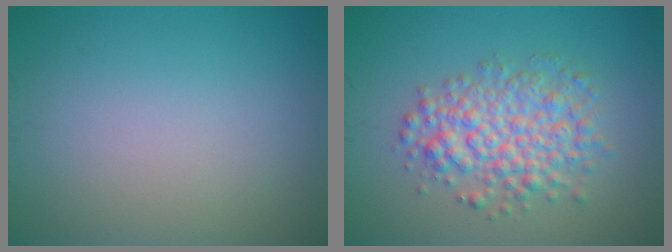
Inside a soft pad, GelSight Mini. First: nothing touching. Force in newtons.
{"total": 5.2, "press": 5.2, "slide": 0.2}